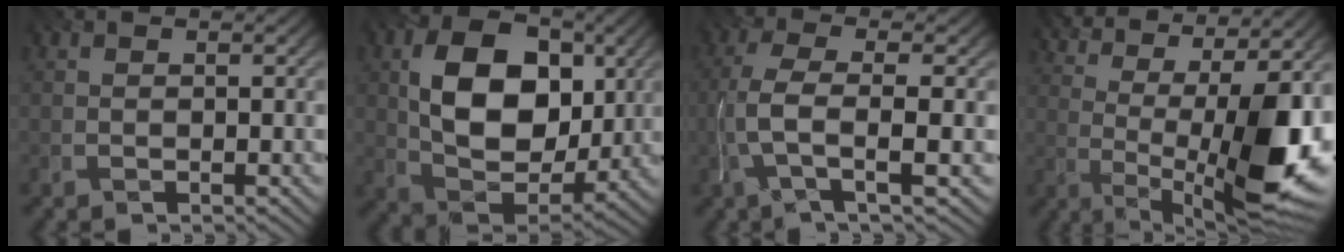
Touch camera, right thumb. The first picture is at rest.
{"total": 12.4, "force": [1.2, 8.3, 9.1], "torque": [-0.163, -0.007, 0.014]}
{"total": 5.2, "force": [-2.3, 0.7, 4.6], "torque": [-0.095, 0.003, -0.057]}
{"total": 15.9, "force": [2.5, 6.3, 14.4], "torque": [-0.206, 0.027, 0.050]}